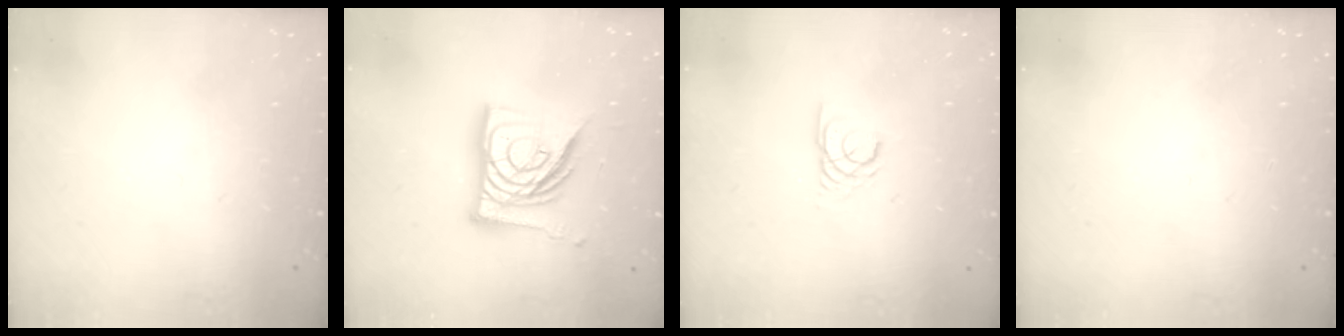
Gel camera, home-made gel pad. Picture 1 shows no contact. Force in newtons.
{"total": 16.2, "press": 16.2, "slide": 1.3}
{"total": 2.0, "press": 2.0, "slide": 0.1}
{"total": 0.0}